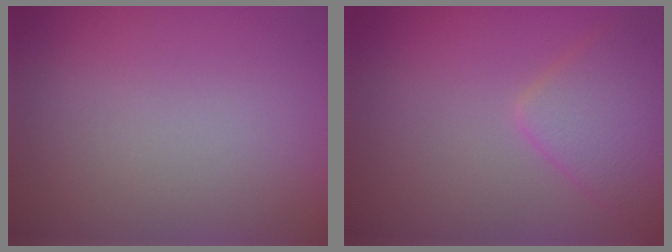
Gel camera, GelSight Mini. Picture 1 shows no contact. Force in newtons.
{"total": 4.0, "press": 3.9, "slide": 0.2}